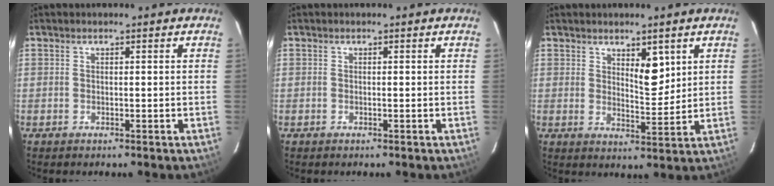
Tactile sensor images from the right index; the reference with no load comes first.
{"total": 0.0}
{"total": 5.1, "force": [2.4, 1.8, 4.1], "torque": [-0.069, -0.006, 0.044]}